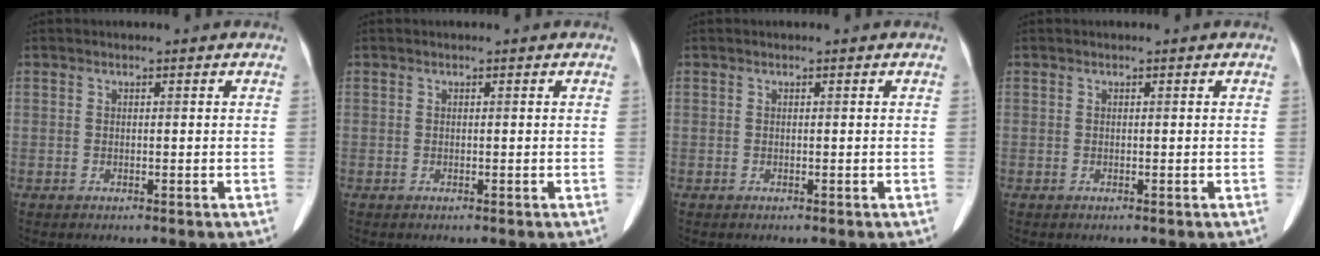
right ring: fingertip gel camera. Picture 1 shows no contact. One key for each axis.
{"total": 0.0}
{"total": 0.0}
{"total": 0.0}